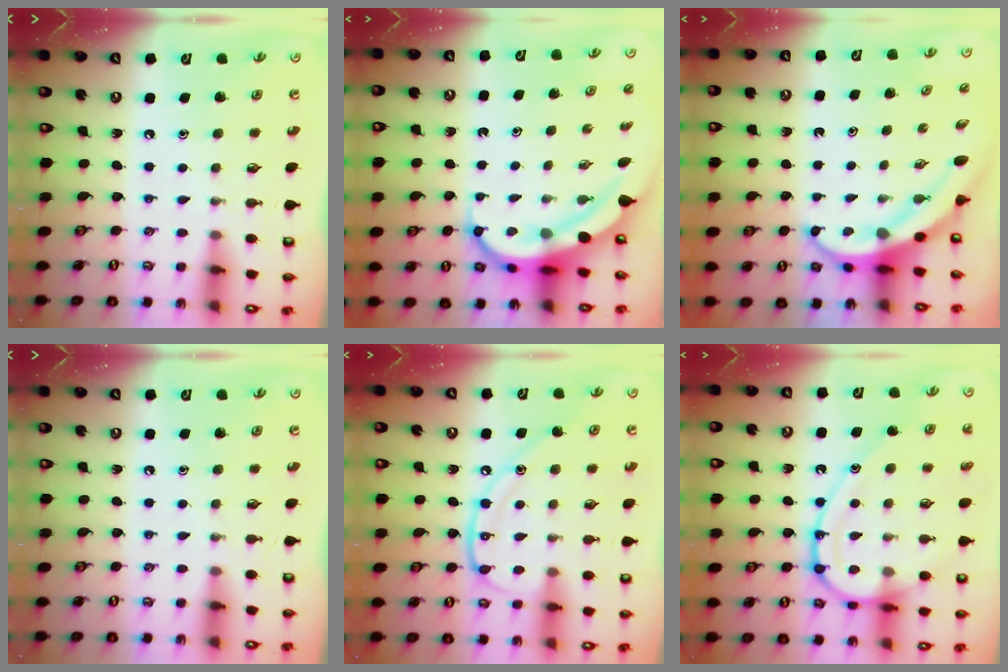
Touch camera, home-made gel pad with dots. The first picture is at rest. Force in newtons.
{"total": 9.2, "press": 9.1, "slide": 0.9}
{"total": 5.3, "press": 5.3, "slide": 0.5}
{"total": 0.0}
{"total": 13.7, "press": 13.6, "slide": 1.6}
{"total": 15.4, "press": 15.3, "slide": 1.4}